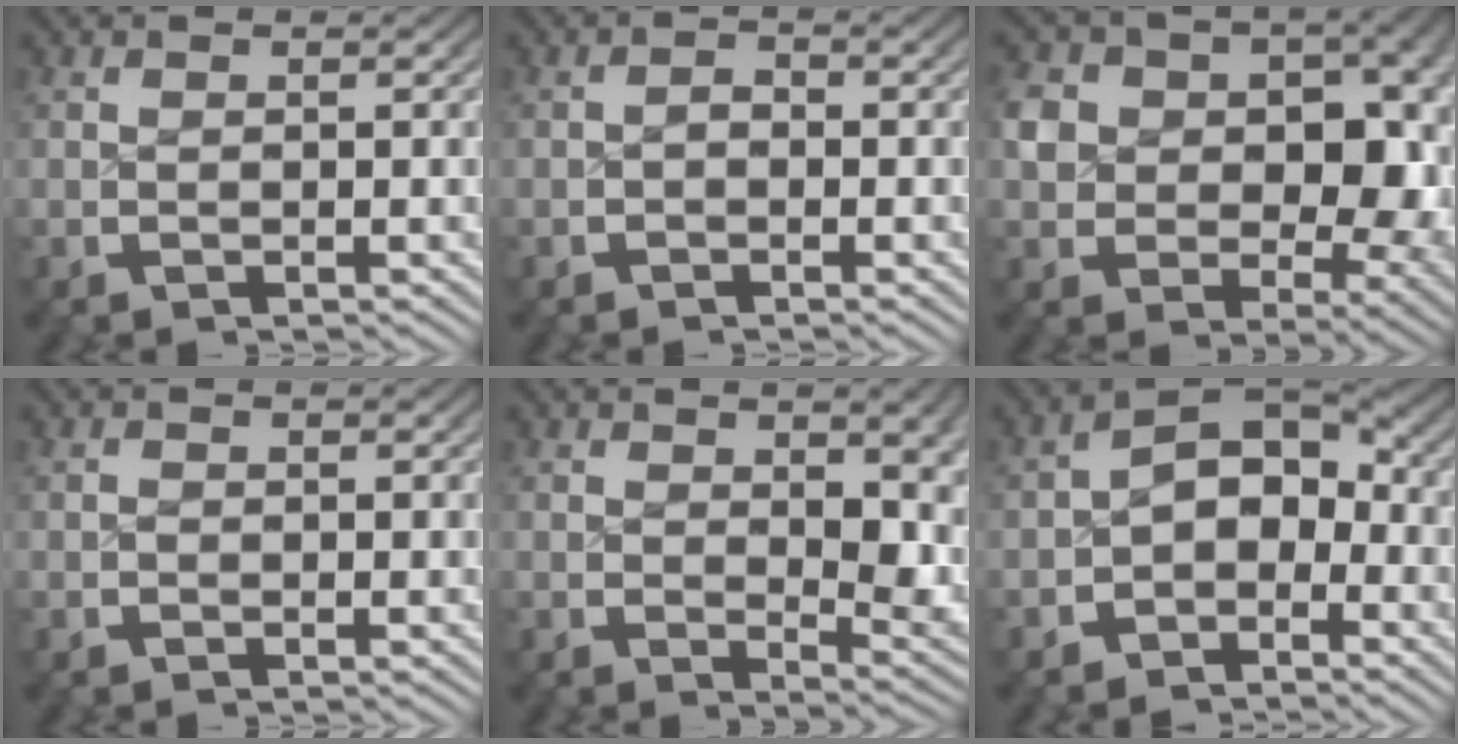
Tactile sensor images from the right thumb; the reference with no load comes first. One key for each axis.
{"total": 1.0, "fx": -0.6, "fy": 0.6, "fz": 0.5, "tx": -0.009, "ty": -0.001, "tz": -0.012}
{"total": 13.0, "fx": 1.0, "fy": 9.6, "fz": 8.7, "tx": -0.149, "ty": -0.041, "tz": 0.032}
{"total": 0.0}
{"total": 4.3, "fx": 0.9, "fy": 2.0, "fz": 3.7, "tx": -0.039, "ty": -0.017, "tz": 0.021}
{"total": 6.6, "fx": -1.2, "fy": 4.5, "fz": 4.6, "tx": -0.079, "ty": -0.017, "tz": -0.016}